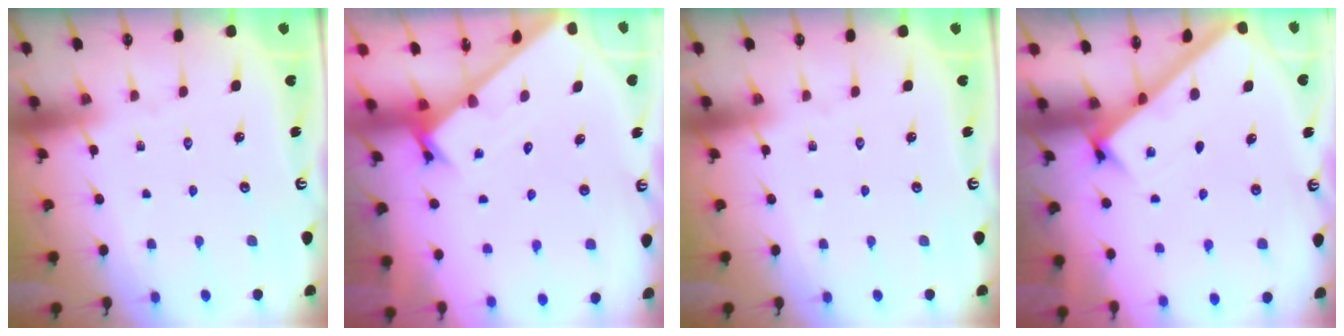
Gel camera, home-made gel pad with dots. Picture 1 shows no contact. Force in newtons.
{"total": 1.6, "press": 1.6, "slide": 0.1}
{"total": 0.0}
{"total": 2.6, "press": 2.6, "slide": 0.3}